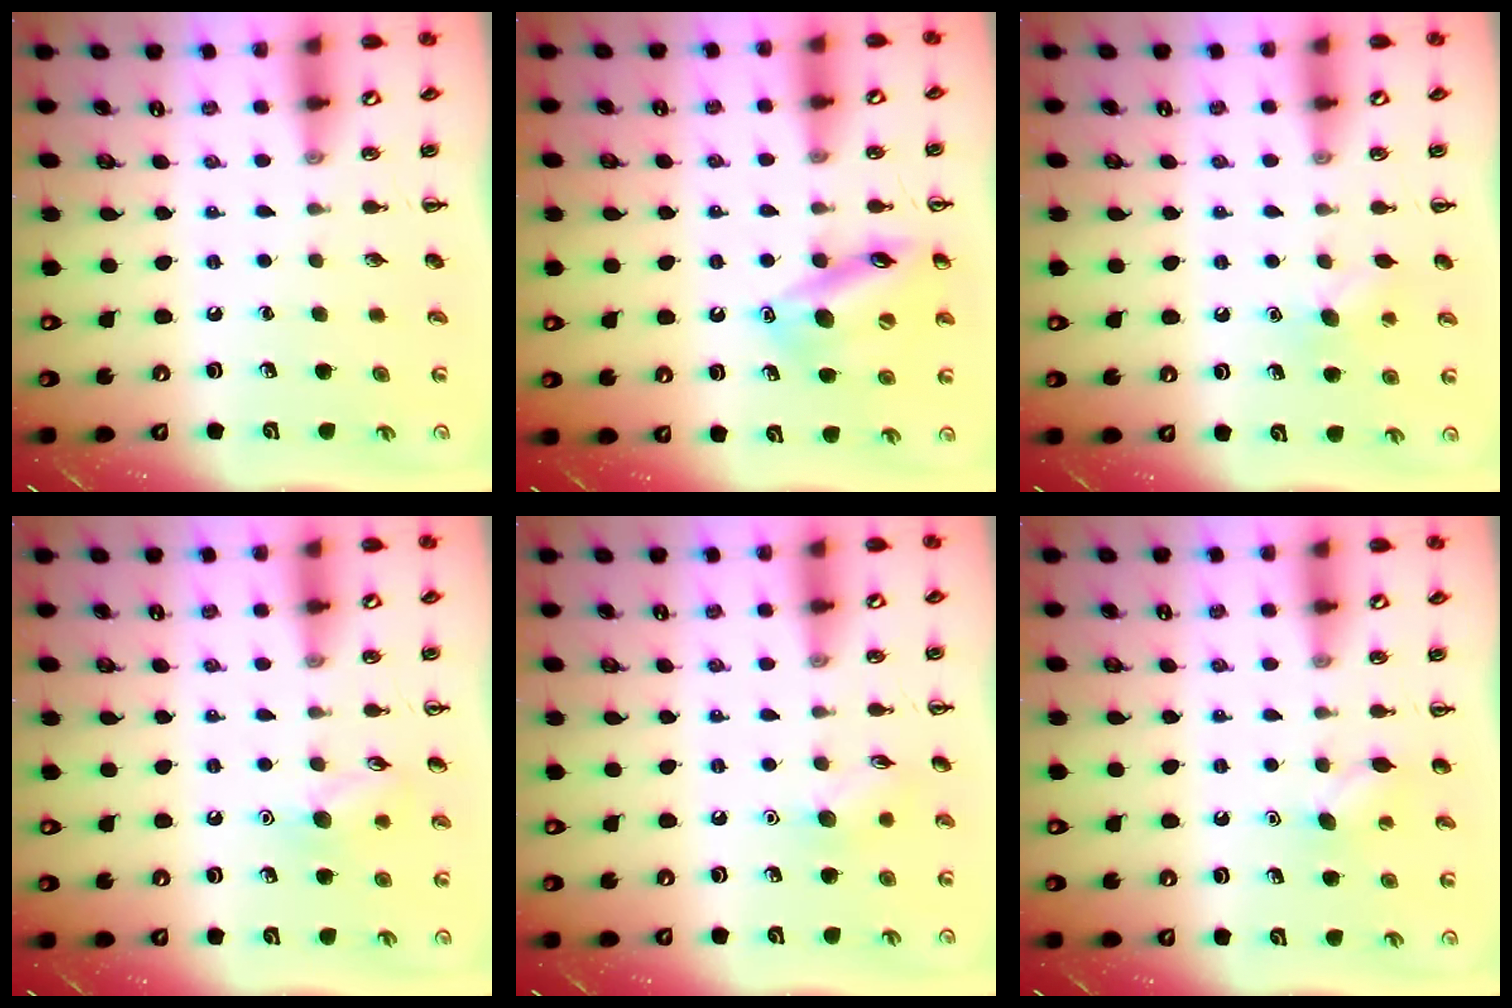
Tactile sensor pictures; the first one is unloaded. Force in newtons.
{"total": 15.1, "press": 14.8, "slide": 2.8}
{"total": 7.3, "press": 7.1, "slide": 1.6}
{"total": 8.0, "press": 7.8, "slide": 1.4}
{"total": 6.5, "press": 6.4, "slide": 1.0}
{"total": 5.4, "press": 5.2, "slide": 1.2}